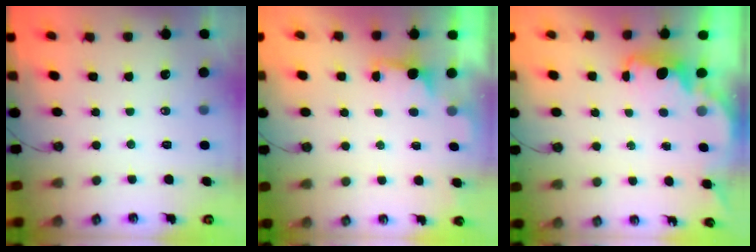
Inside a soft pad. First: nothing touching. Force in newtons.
{"total": 1.2, "press": 0.8, "slide": 0.8}
{"total": 1.8, "press": 1.6, "slide": 0.7}